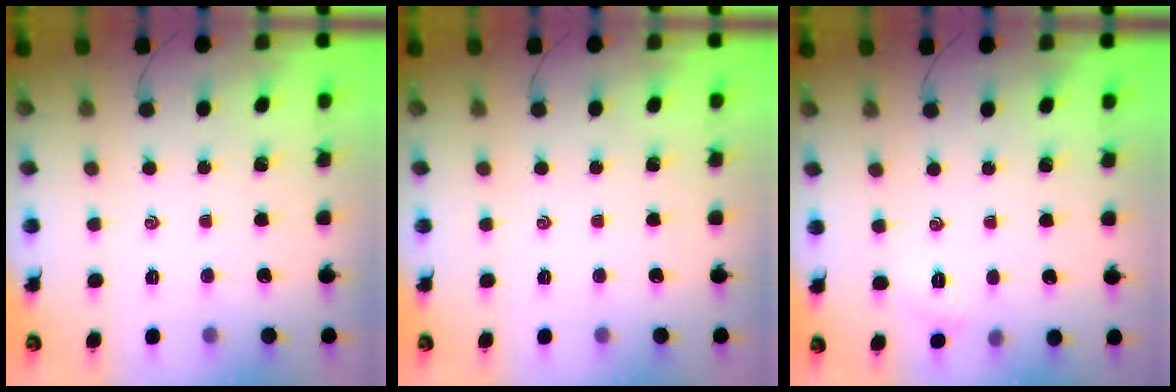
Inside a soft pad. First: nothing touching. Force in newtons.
{"total": 0.0}
{"total": 2.6, "press": 2.4, "slide": 0.8}